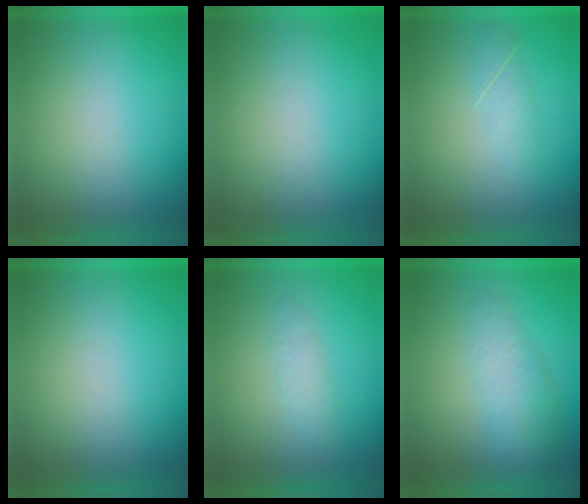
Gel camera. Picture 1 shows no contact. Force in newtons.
{"total": 0.0}
{"total": 2.2}
{"total": 0.0}
{"total": 1.9}
{"total": 3.0}